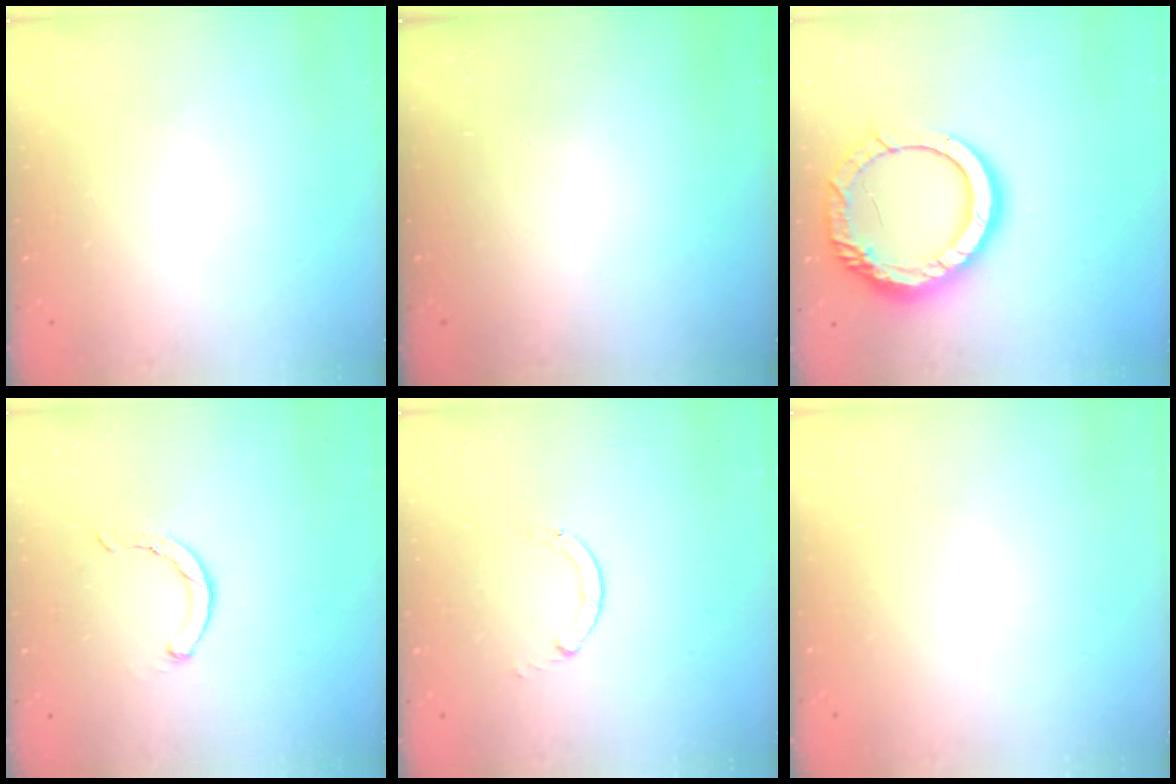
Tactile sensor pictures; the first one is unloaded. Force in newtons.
{"total": 0.0}
{"total": 16.9, "press": 16.8, "slide": 1.2}
{"total": 1.8, "press": 1.8, "slide": 0.4}
{"total": 0.8, "press": 0.7, "slide": 0.1}
{"total": 2.4, "press": 2.4, "slide": 0.2}